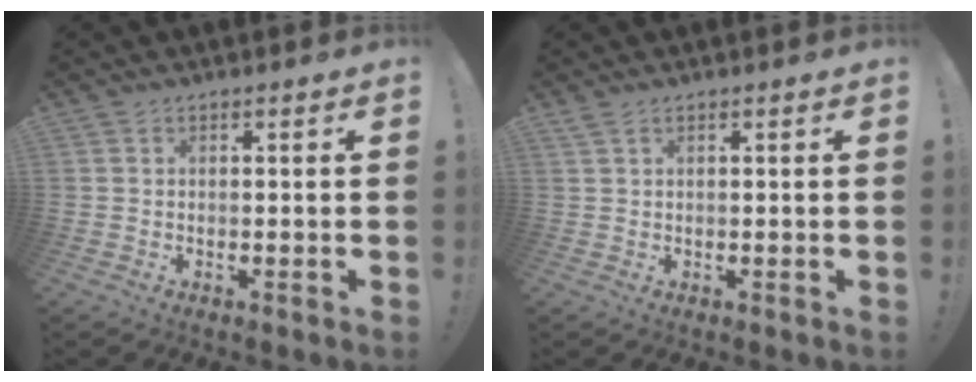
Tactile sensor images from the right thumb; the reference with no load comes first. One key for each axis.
{"total": 1.4, "fx": 0.9, "fy": 0.3, "fz": 1.0, "tx": -0.022, "ty": 0.002, "tz": 0.017}